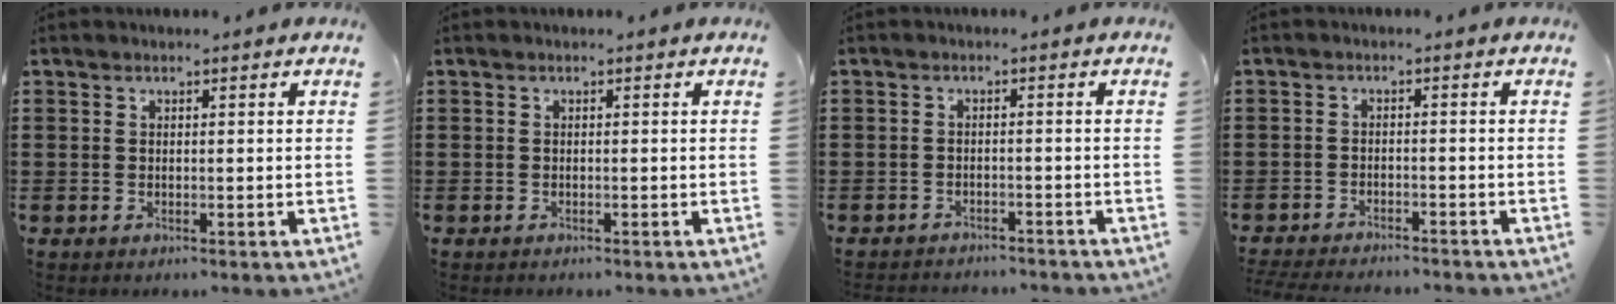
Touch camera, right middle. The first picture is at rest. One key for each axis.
{"total": 0.0}
{"total": 1.8, "fx": -1.8, "fy": 0.1, "fz": -0.1, "tx": -0.004, "ty": 0.000, "tz": -0.039}
{"total": 2.9, "fx": -2.9, "fy": 0.1, "fz": 0.2, "tx": -0.013, "ty": -0.004, "tz": -0.064}